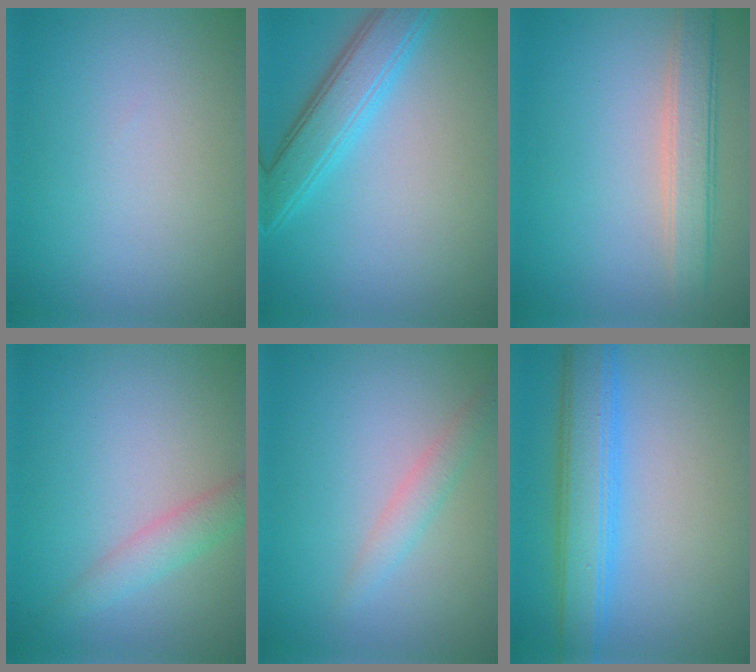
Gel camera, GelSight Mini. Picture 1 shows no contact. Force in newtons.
{"total": 4.4, "press": 4.4, "slide": 0.2}
{"total": 3.3, "press": 3.3, "slide": 0.3}
{"total": 2.3, "press": 2.3, "slide": 0.0}
{"total": 1.6, "press": 1.6, "slide": 0.0}
{"total": 5.6, "press": 5.6, "slide": 0.2}